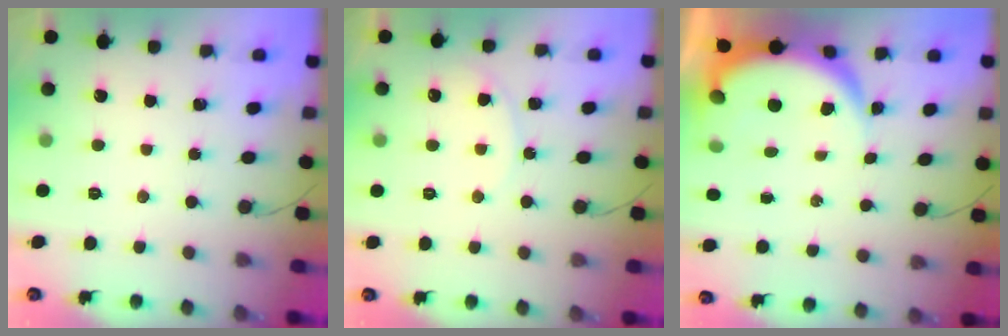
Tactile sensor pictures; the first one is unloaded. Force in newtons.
{"total": 5.0, "press": 5.0, "slide": 0.5}
{"total": 6.8, "press": 6.7, "slide": 0.9}